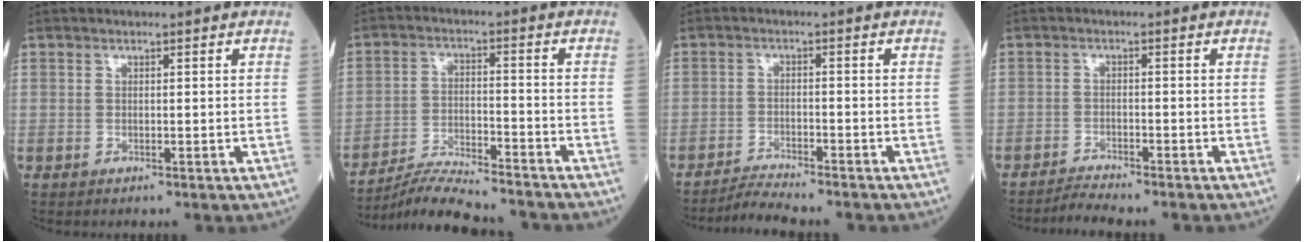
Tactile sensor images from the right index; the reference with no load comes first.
{"total": 12.1, "force": [-11.5, 0.5, 3.6], "torque": [-0.057, -0.001, -0.188]}
{"total": 4.6, "force": [-4.4, -0.5, 1.1], "torque": [-0.022, -0.016, -0.074]}
{"total": 3.4, "force": [-3.3, -0.6, 0.6], "torque": [-0.015, -0.013, -0.055]}